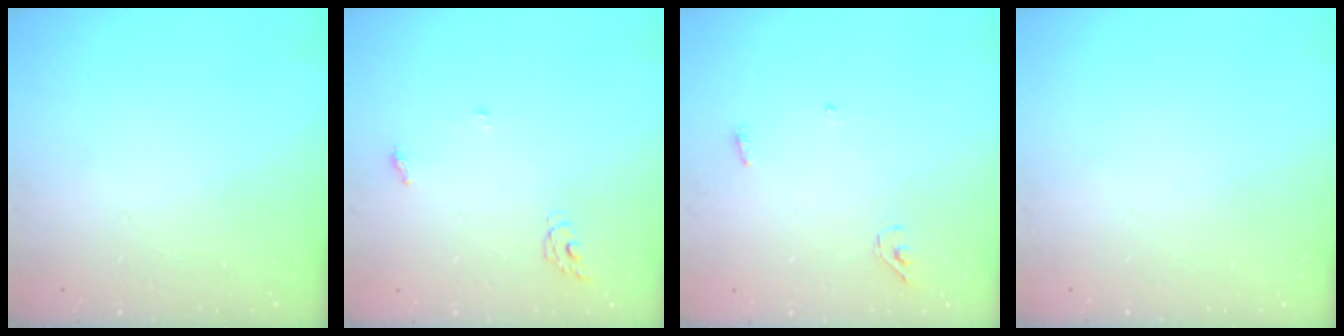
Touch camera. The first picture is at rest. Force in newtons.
{"total": 5.0, "press": 5.0, "slide": 0.3}
{"total": 3.4, "press": 3.3, "slide": 1.0}
{"total": 0.0}